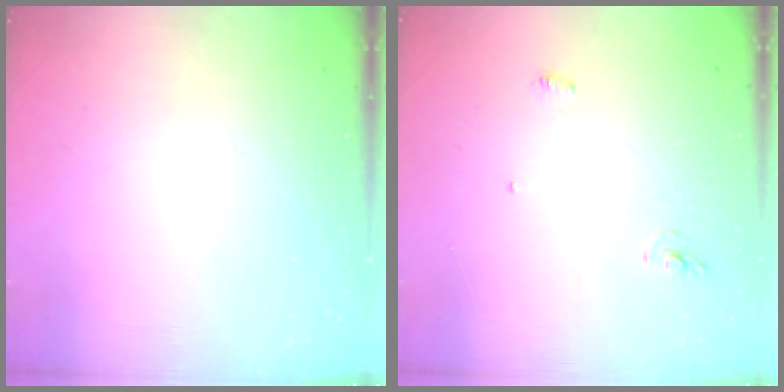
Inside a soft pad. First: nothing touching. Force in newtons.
{"total": 7.6, "press": 4.3, "slide": 6.2}